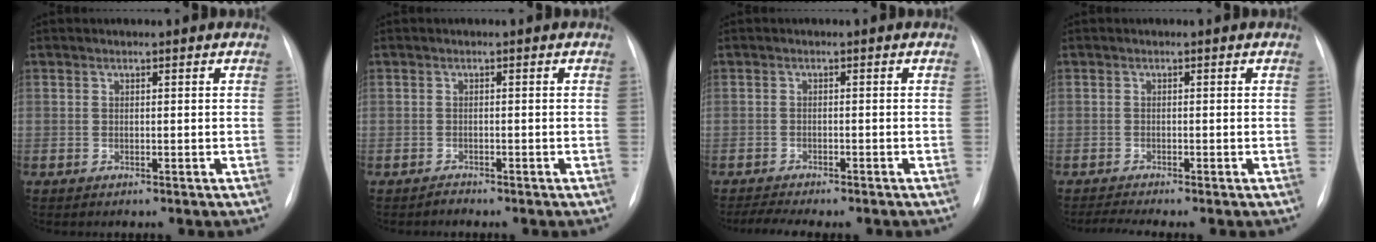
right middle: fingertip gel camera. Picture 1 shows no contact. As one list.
[{"total": 0.7, "force": [-0.7, 0.1, 0.0], "torque": [0.003, -0.002, -0.013]}, {"total": 5.7, "force": [-5.0, 0.6, 2.7], "torque": [-0.040, -0.003, -0.071]}, {"total": 2.2, "force": [-1.8, -0.9, 0.9], "torque": [-0.027, -0.011, -0.037]}]